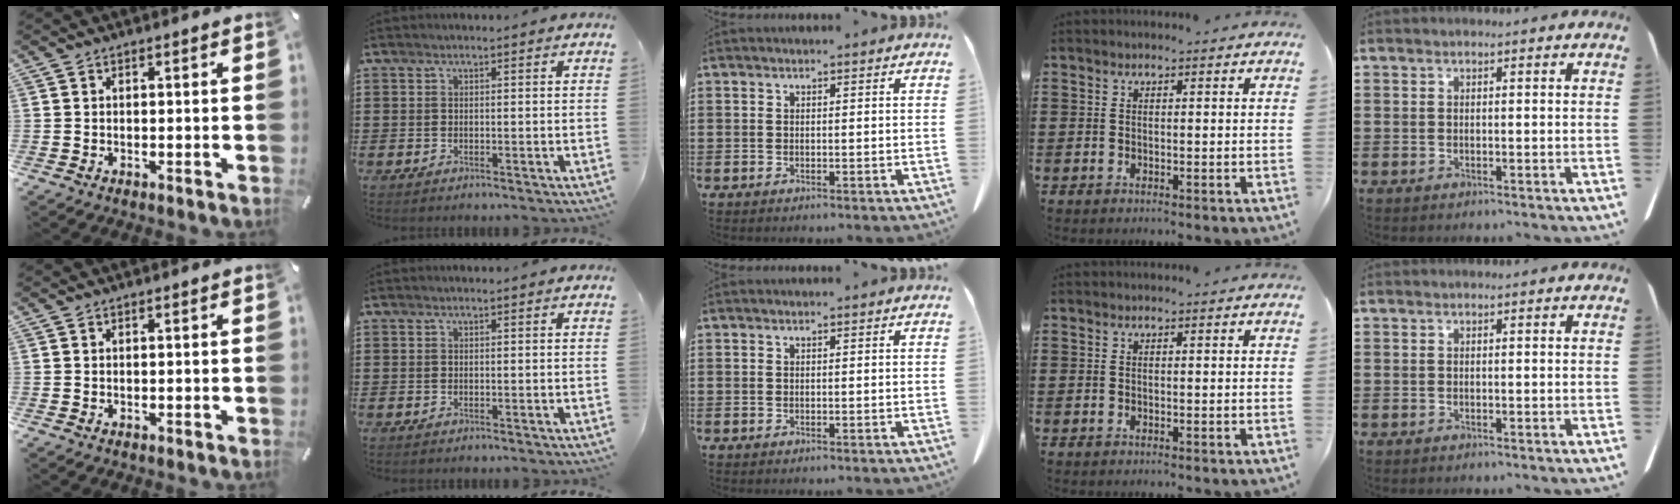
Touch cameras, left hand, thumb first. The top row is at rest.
{}